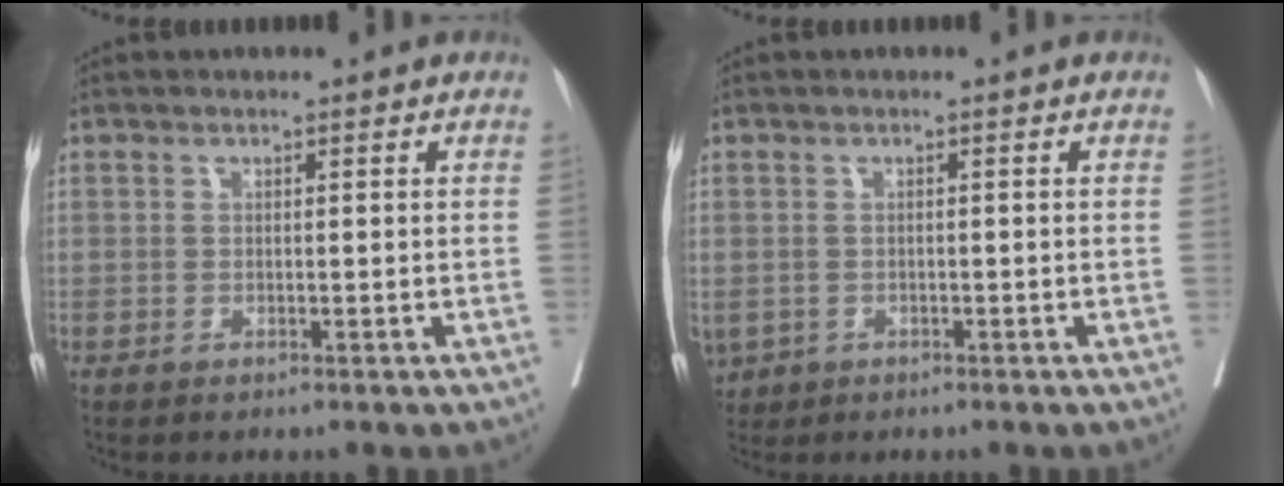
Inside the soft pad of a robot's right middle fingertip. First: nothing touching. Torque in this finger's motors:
{"motor_torque": [1.54, -0.43, 1.05, 0.21]}